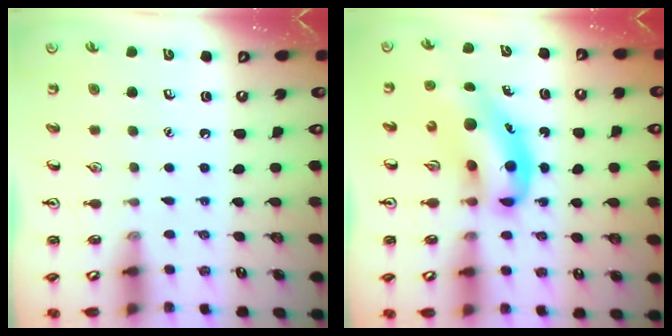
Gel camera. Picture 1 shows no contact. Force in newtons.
{"total": 9.8, "press": 9.4, "slide": 2.7}